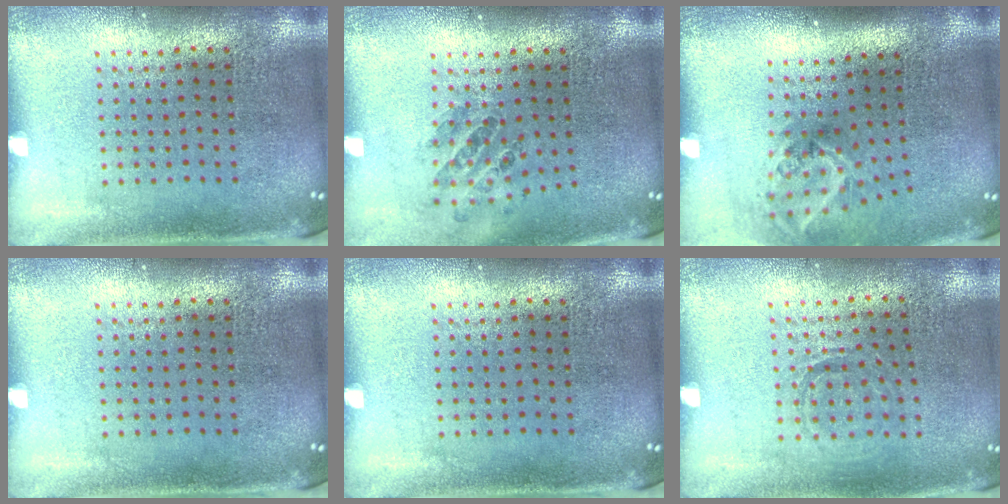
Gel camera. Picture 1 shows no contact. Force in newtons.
{"total": 0.8, "press": 0.8, "slide": 0.0}
{"total": 2.0, "press": 1.3, "slide": 1.5}
{"total": 0.0}
{"total": 0.0}
{"total": 0.9, "press": 0.9, "slide": 0.1}